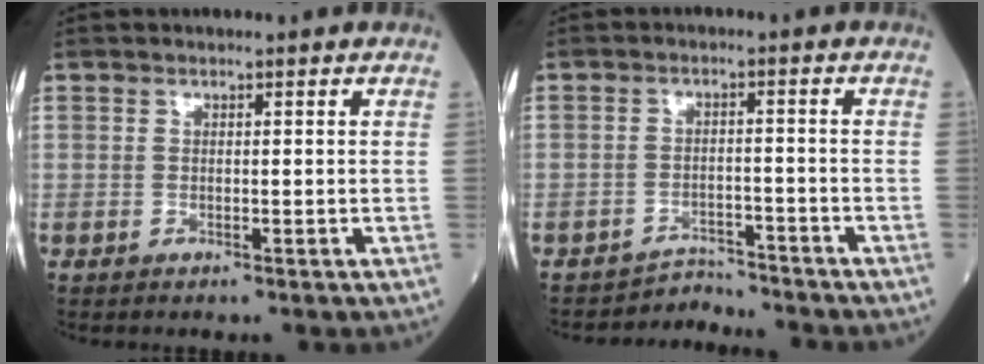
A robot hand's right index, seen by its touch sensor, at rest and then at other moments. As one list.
[{"total": 3.8, "force": [-3.4, 0.1, -1.7], "torque": [0.034, 0.005, -0.051]}]